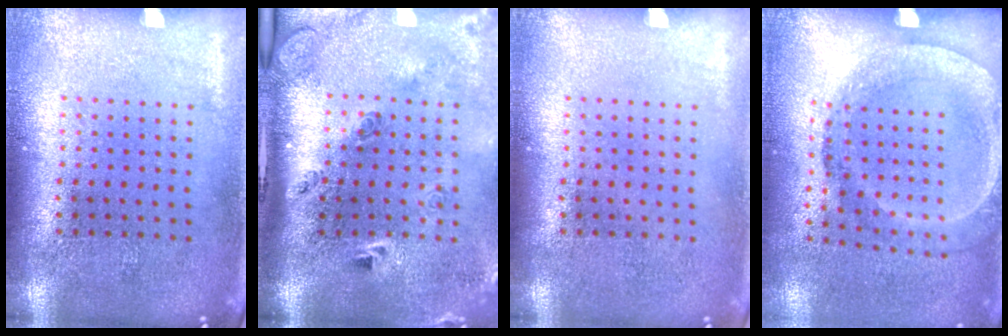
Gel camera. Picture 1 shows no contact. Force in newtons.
{"total": 3.0, "press": 1.9, "slide": 2.2}
{"total": 0.0}
{"total": 1.8, "press": 1.2, "slide": 1.4}